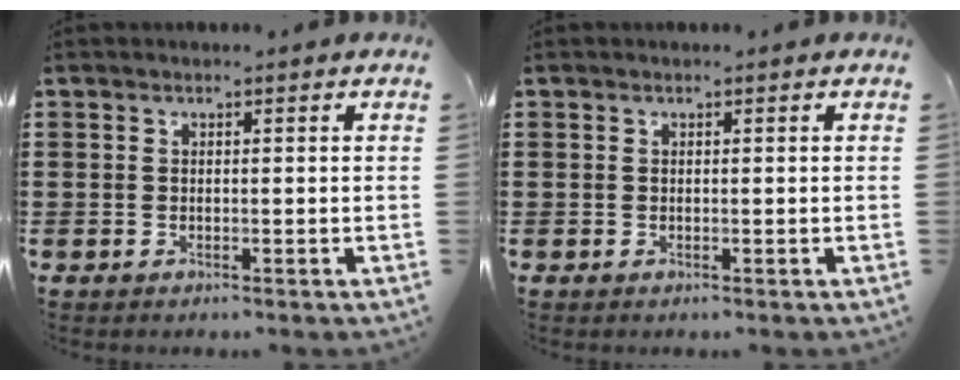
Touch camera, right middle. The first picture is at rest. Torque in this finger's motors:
{"motor_torque": [-1.32, -0.34, 0.28, 0.02]}